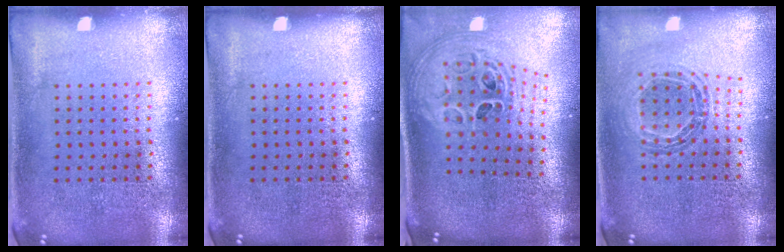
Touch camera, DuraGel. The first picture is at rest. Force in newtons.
{"total": 0.0}
{"total": 2.2, "press": 1.6, "slide": 1.5}
{"total": 0.9, "press": 0.9, "slide": 0.1}